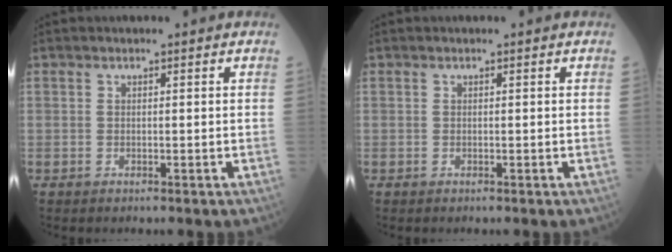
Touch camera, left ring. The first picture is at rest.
{"total": 0.0}